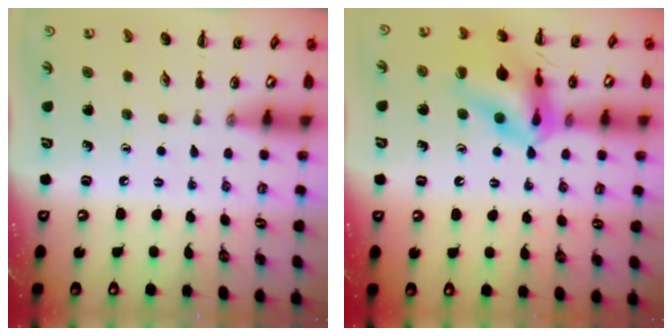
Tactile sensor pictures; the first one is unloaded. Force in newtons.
{"total": 16.9, "press": 16.8, "slide": 2.3}